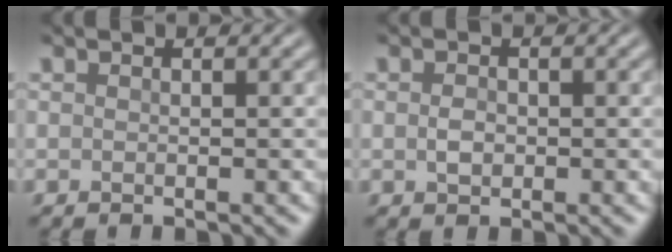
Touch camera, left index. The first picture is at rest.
{"total": 1.4, "force": [-0.1, 1.0, 1.0], "torque": [-0.019, -0.001, -0.003]}